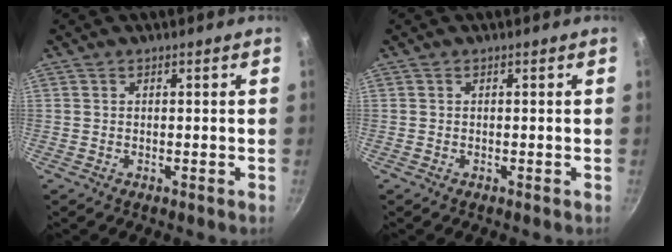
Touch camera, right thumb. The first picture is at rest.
{"total": 0.0}